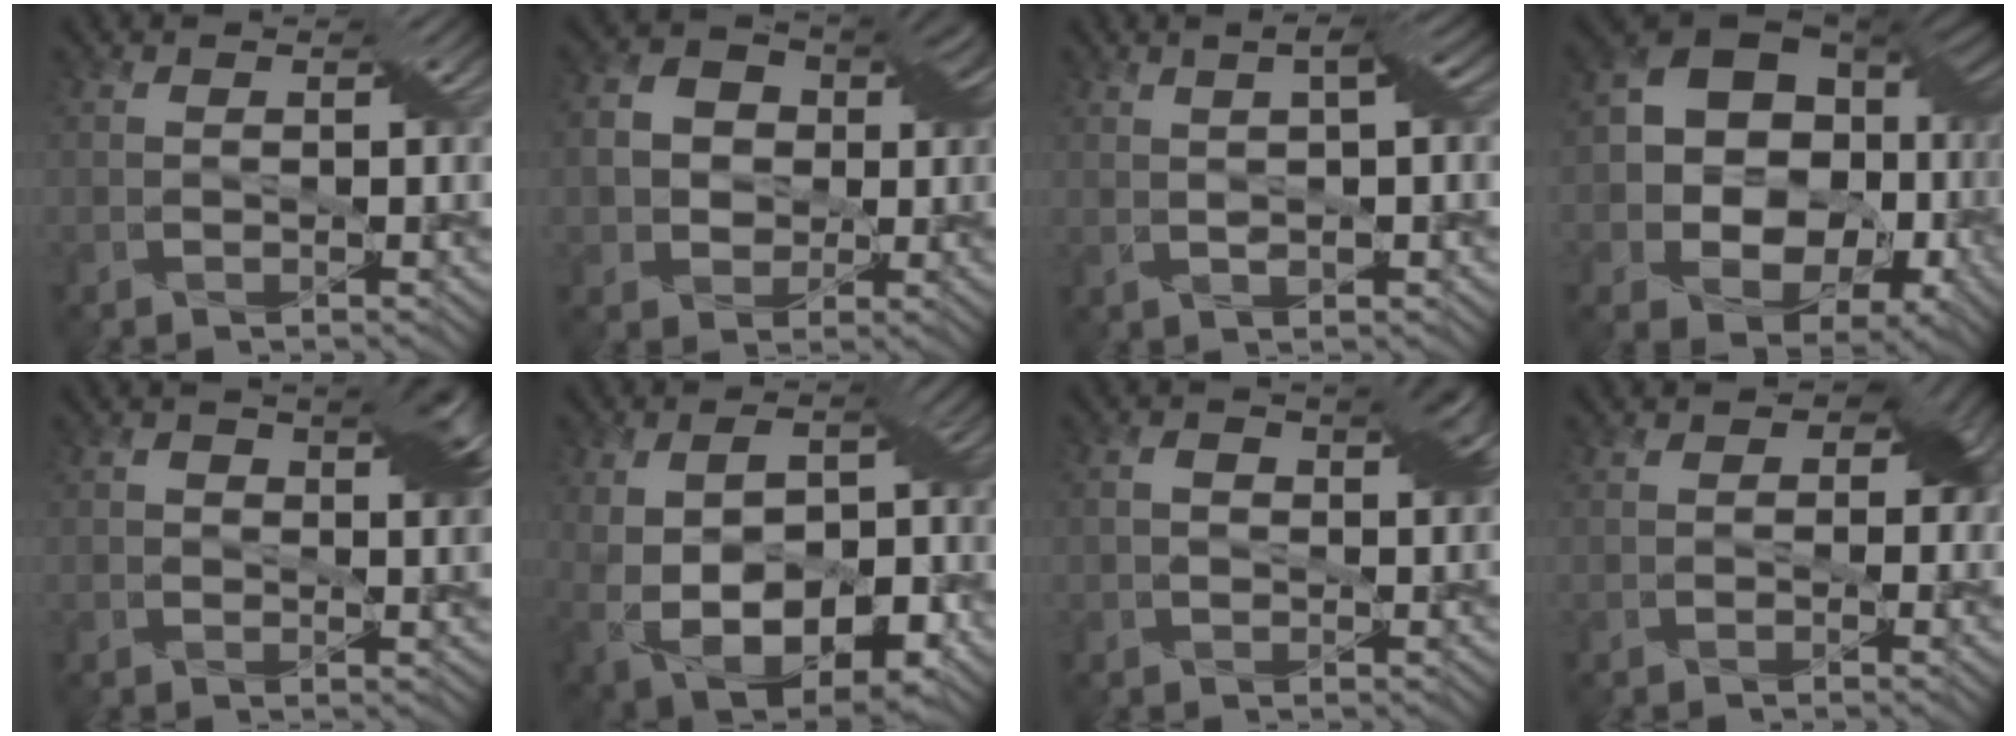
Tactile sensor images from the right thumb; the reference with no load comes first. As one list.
[{"total": 8.8, "force": [0.7, 7.6, 4.5], "torque": [-0.097, 0.010, 0.002]}, {"total": 4.1, "force": [1.0, 0.8, 3.9], "torque": [-0.072, 0.010, 0.017]}, {"total": 16.5, "force": [-0.8, 12.7, 10.5], "torque": [-0.166, -0.007, -0.005]}, {"total": 4.5, "force": [1.4, 2.4, 3.6], "torque": [-0.050, 0.002, 0.019]}, {"total": 15.2, "force": [-3.3, 9.0, 11.8], "torque": [-0.230, -0.028, -0.040]}, {"total": 4.0, "force": [0.5, 2.5, 3.1], "torque": [-0.051, 0.003, 0.003]}, {"total": 3.7, "force": [0.6, 2.9, 2.2], "torque": [-0.015, -0.002, 0.001]}]